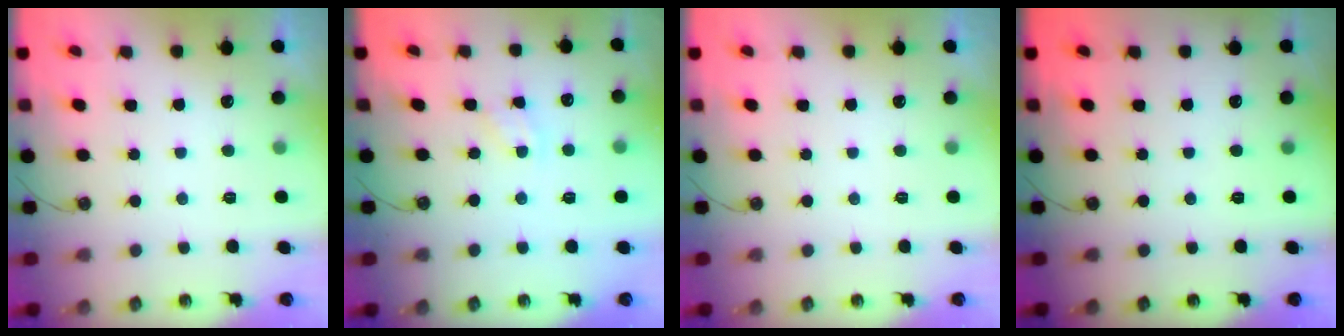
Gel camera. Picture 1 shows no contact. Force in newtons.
{"total": 2.7, "press": 2.7, "slide": 0.3}
{"total": 0.0}
{"total": 0.0}